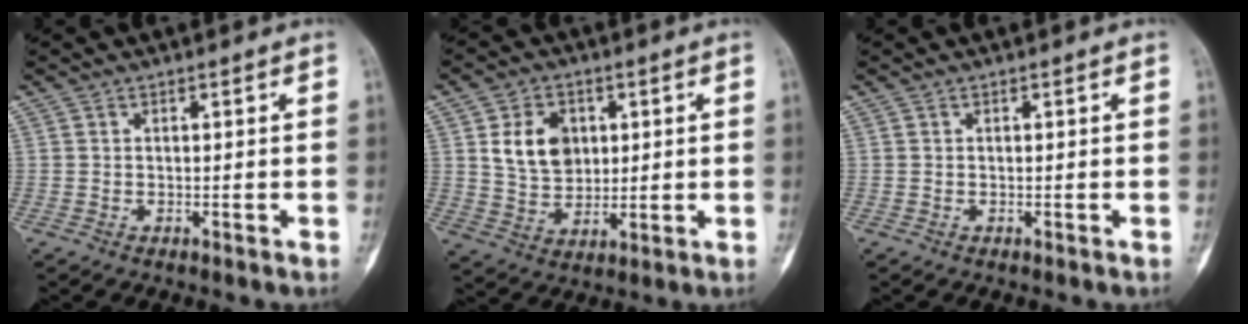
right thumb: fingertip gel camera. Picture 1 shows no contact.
{"total": 9.6, "force": [2.6, 7.2, 5.8], "torque": [-0.070, -0.014, 0.054]}
{"total": 0.0}